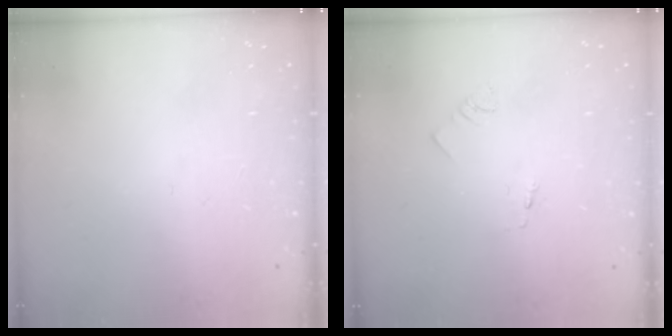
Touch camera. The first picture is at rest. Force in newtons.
{"total": 1.3, "press": 1.2, "slide": 0.1}